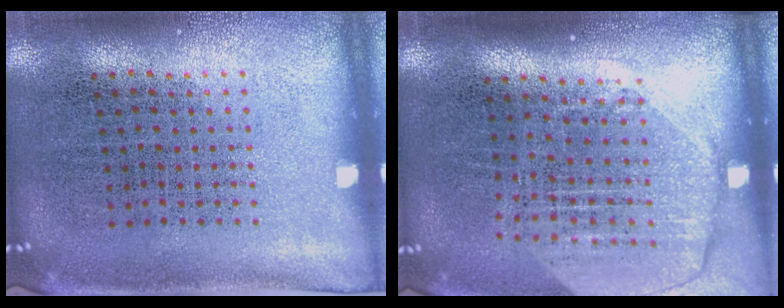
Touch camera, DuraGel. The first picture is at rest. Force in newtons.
{"total": 1.9, "press": 1.7, "slide": 0.9}